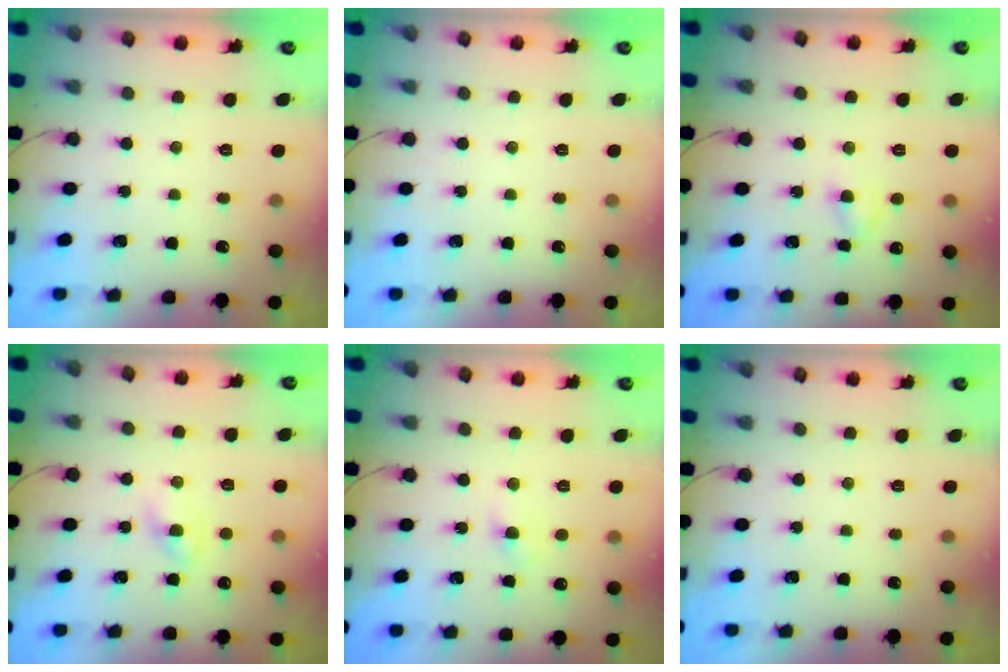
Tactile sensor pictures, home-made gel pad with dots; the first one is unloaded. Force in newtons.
{"total": 0.0}
{"total": 2.8, "press": 2.6, "slide": 1.1}
{"total": 1.6, "press": 1.4, "slide": 0.9}
{"total": 2.5, "press": 2.3, "slide": 1.0}
{"total": 0.0}